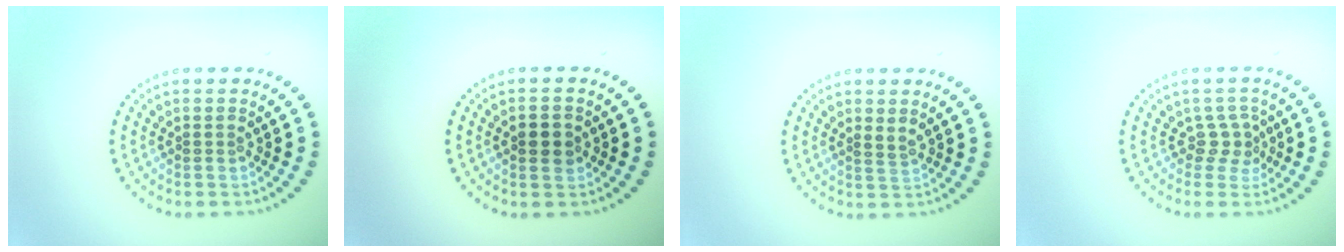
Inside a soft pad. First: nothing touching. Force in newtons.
{"total": 2.3, "press": 2.2, "slide": 0.1}
{"total": 0.9, "press": 0.8, "slide": 0.4}
{"total": 2.0, "press": 1.3, "slide": 1.5}